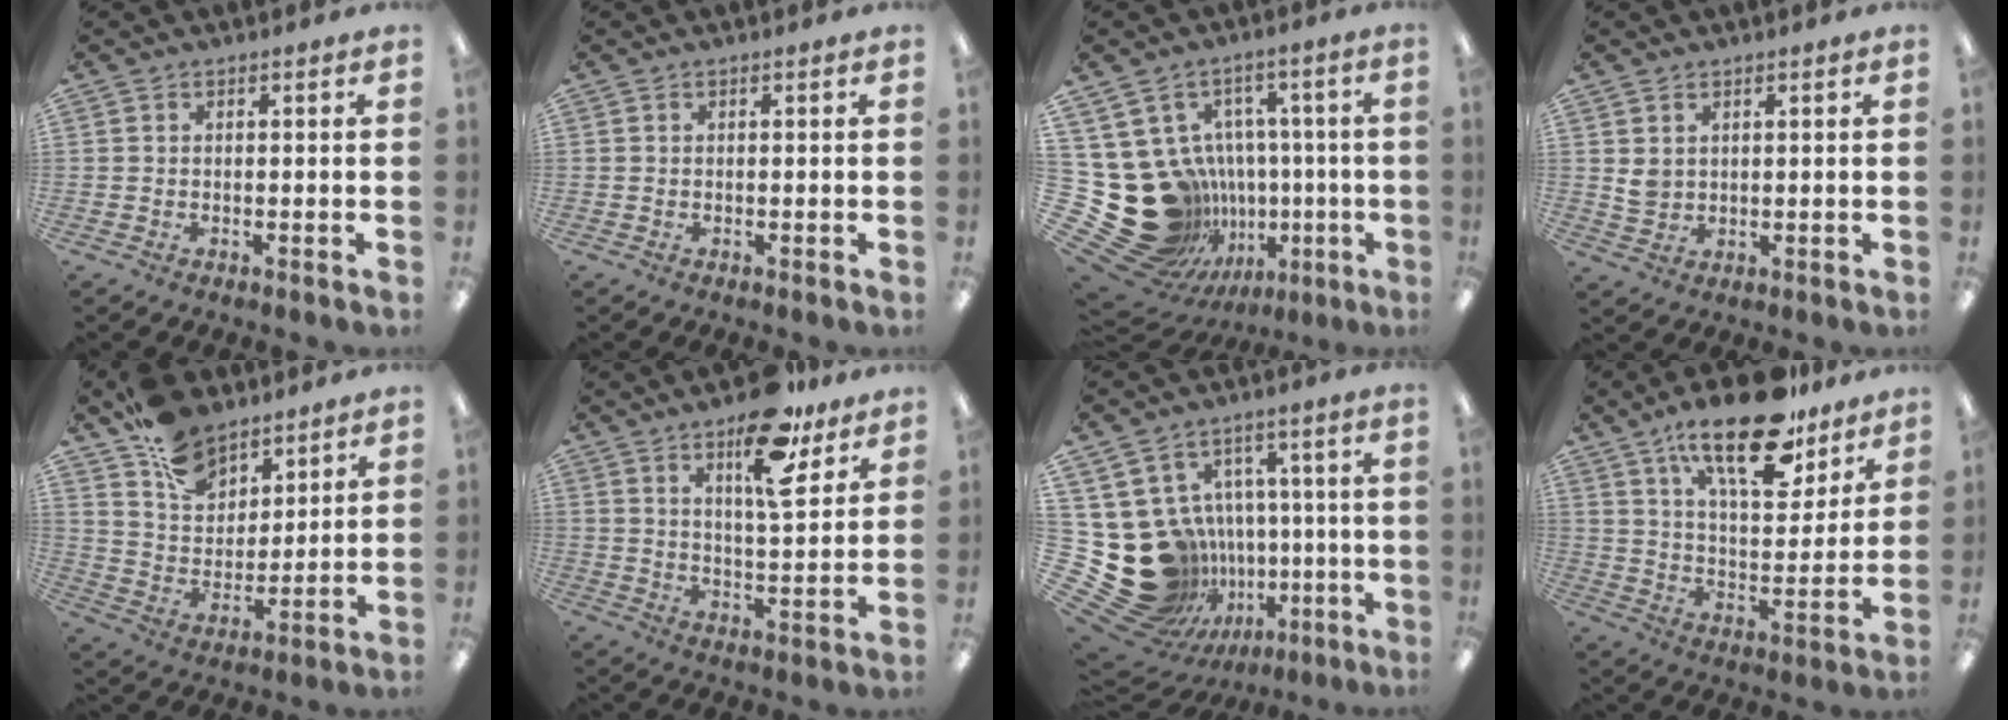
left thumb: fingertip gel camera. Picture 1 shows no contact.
{"total": 0.0}
{"total": 25.2, "force": [-3.2, 21.8, 12.2], "torque": [-0.247, -0.021, 0.024]}
{"total": 3.1, "force": [1.4, 2.5, 1.1], "torque": [-0.016, -0.002, 0.027]}
{"total": 12.8, "force": [9.3, 7.5, 4.5], "torque": [-0.085, -0.051, 0.180]}
{"total": 14.9, "force": [9.5, 5.5, 10.0], "torque": [-0.145, -0.046, 0.158]}
{"total": 21.9, "force": [-2.6, 19.6, 9.5], "torque": [-0.195, -0.017, 0.023]}
{"total": 20.6, "force": [14.2, 8.2, 12.6], "torque": [-0.197, -0.078, 0.235]}